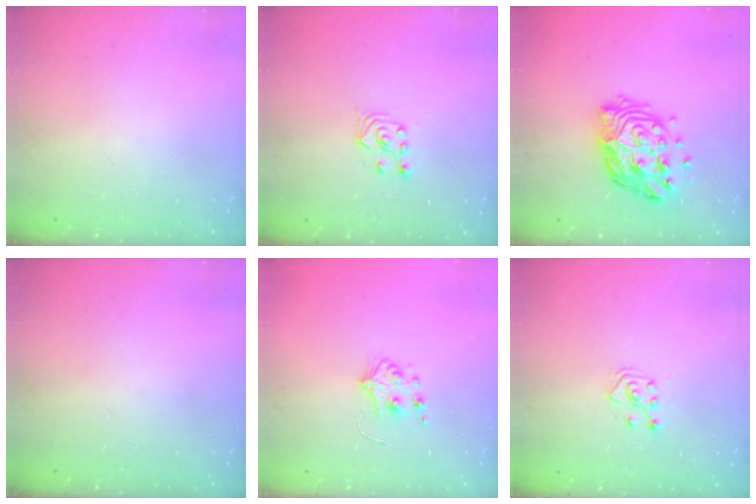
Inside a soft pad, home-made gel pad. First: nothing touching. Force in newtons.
{"total": 2.9, "press": 2.5, "slide": 1.4}
{"total": 15.0, "press": 14.9, "slide": 1.6}
{"total": 0.0}
{"total": 4.9, "press": 4.8, "slide": 0.5}
{"total": 3.7, "press": 3.6, "slide": 0.8}